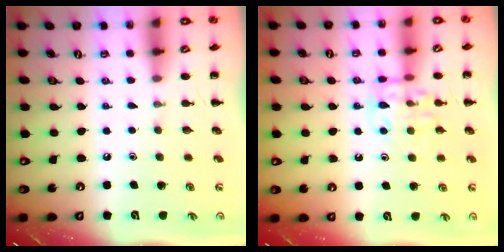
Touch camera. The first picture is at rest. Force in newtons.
{"total": 11.7, "press": 11.7, "slide": 1.2}